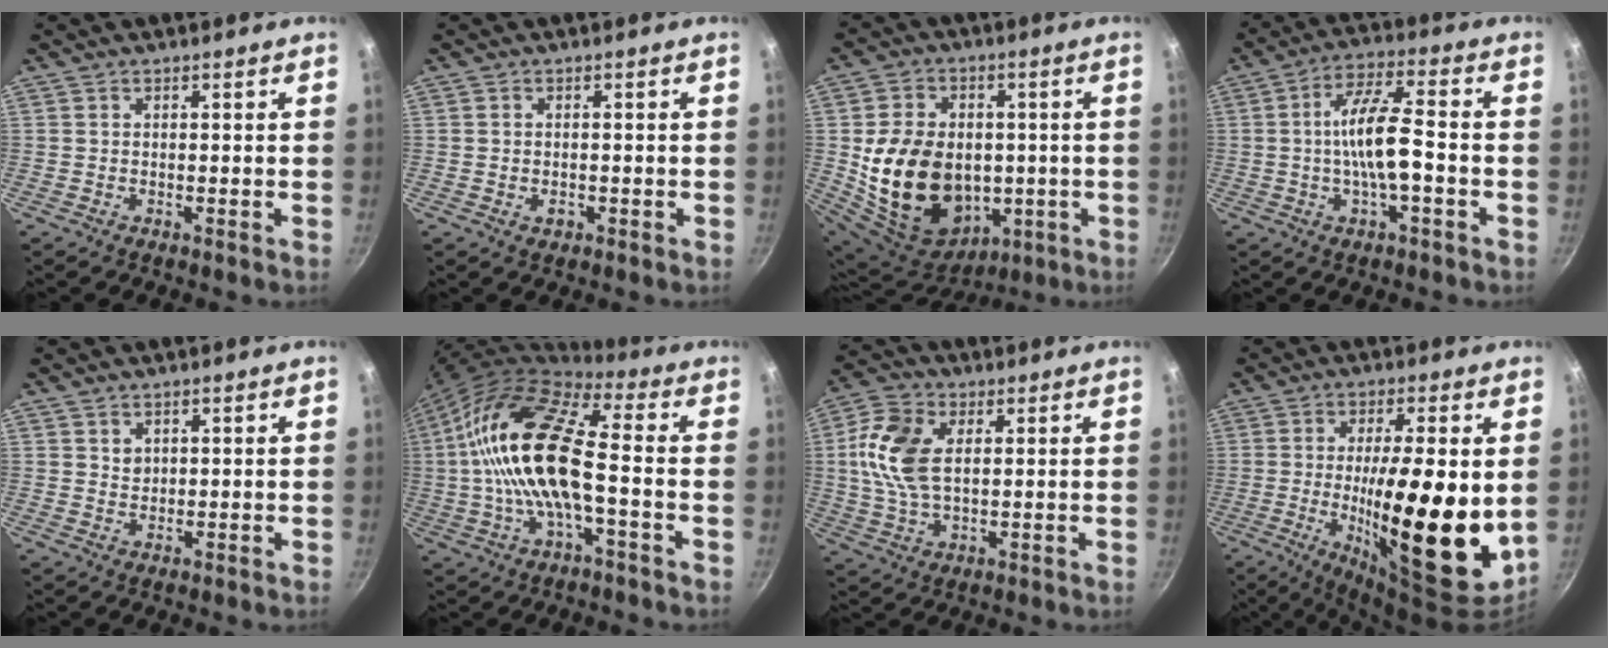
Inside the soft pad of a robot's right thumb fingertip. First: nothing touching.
{"total": 1.5, "force": [-0.5, 1.1, 1.0], "torque": [-0.014, 0.001, -0.008]}
{"total": 21.1, "force": [-1.1, 15.9, 13.8], "torque": [-0.235, 0.007, 0.006]}
{"total": 10.3, "force": [-1.6, 2.7, 9.8], "torque": [-0.179, 0.026, -0.037]}
{"total": 1.0, "force": [0.4, 0.9, 0.3], "torque": [-0.001, 0.000, 0.007]}
{"total": 18.7, "force": [-1.2, 7.0, 17.3], "torque": [-0.332, 0.034, -0.037]}
{"total": 12.1, "force": [2.1, 7.3, 9.4], "torque": [-0.179, 0.006, 0.034]}
{"total": 20.6, "force": [-0.6, 5.5, 19.8], "torque": [-0.299, -0.027, -0.008]}